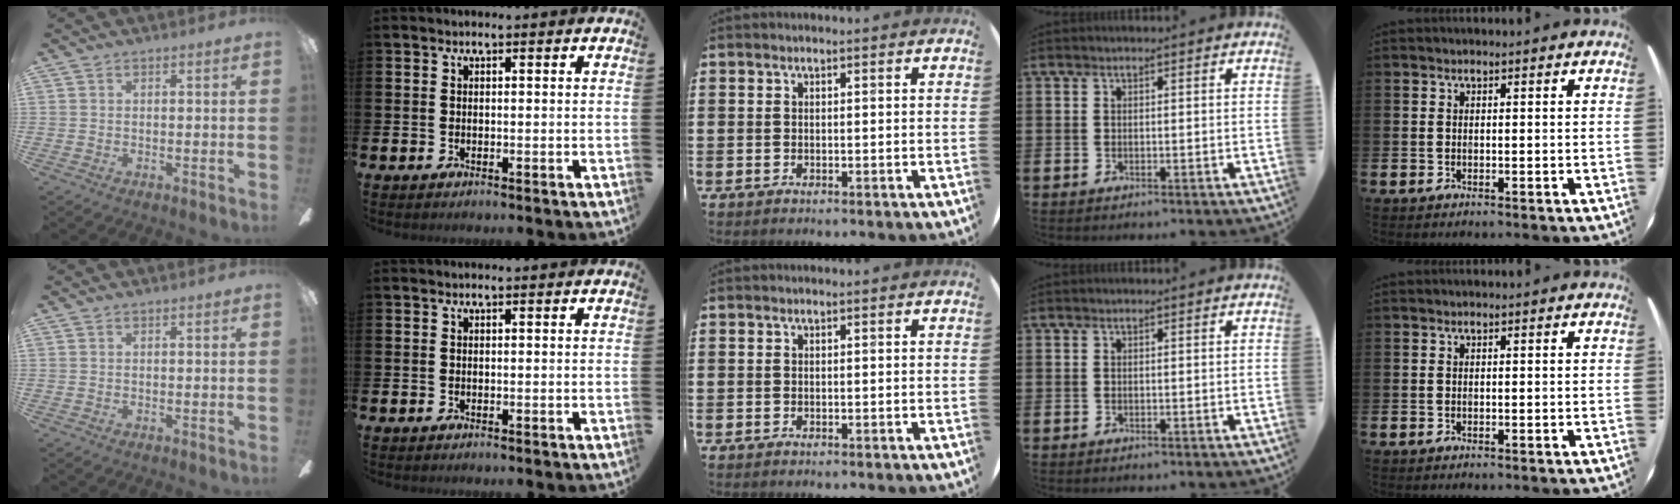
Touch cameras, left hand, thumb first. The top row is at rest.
{}